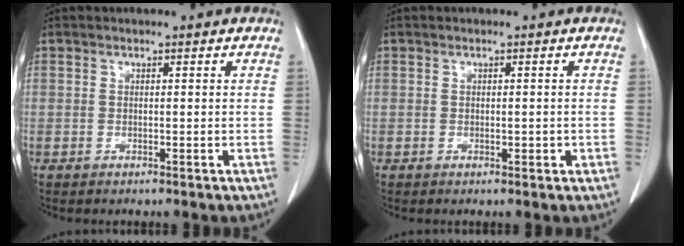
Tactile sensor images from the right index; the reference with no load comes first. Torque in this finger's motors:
{"motor_torque": [0.01, 0.09, 0.02, 0.01]}